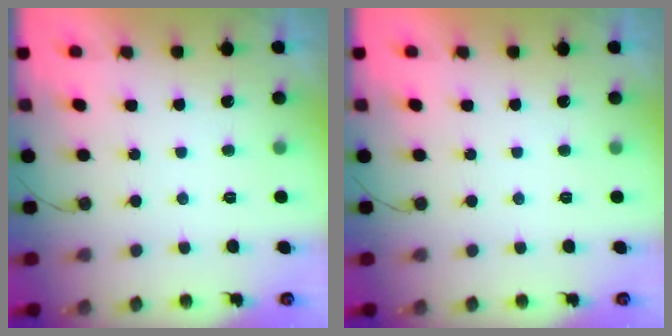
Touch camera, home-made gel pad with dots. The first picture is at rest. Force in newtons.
{"total": 0.0}